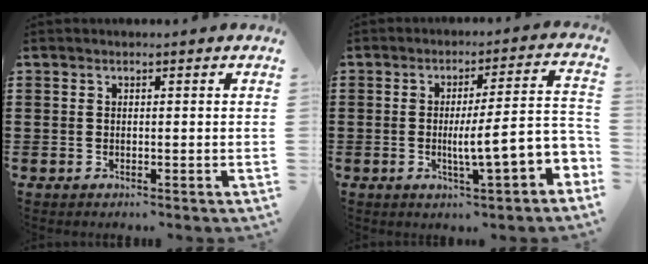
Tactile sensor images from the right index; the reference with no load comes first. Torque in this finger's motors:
{"motor_torque": [0.78, -0.20, 0.46, 0.21]}